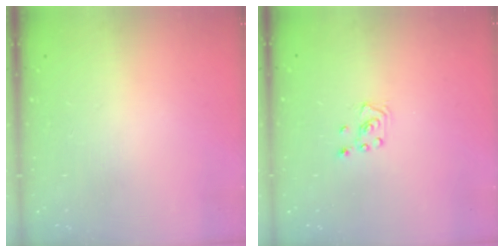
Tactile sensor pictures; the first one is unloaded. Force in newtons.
{"total": 3.0, "press": 2.9, "slide": 0.3}